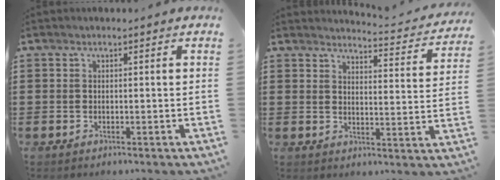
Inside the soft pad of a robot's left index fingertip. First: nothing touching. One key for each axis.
{"total": 3.6, "fx": 3.5, "fy": -0.1, "fz": 0.7, "tx": -0.017, "ty": -0.033, "tz": 0.054}